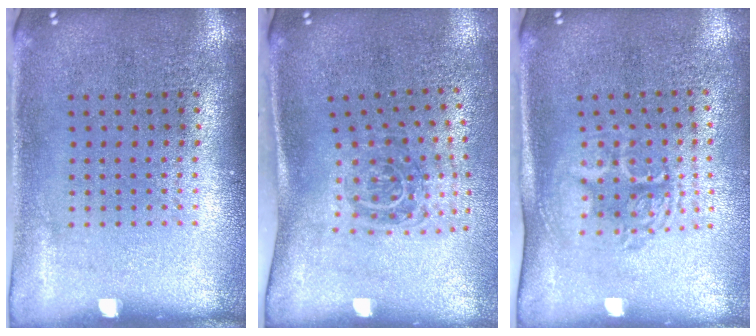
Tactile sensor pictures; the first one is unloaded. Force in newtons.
{"total": 1.9, "press": 1.2, "slide": 1.5}
{"total": 1.7, "press": 1.4, "slide": 1.0}